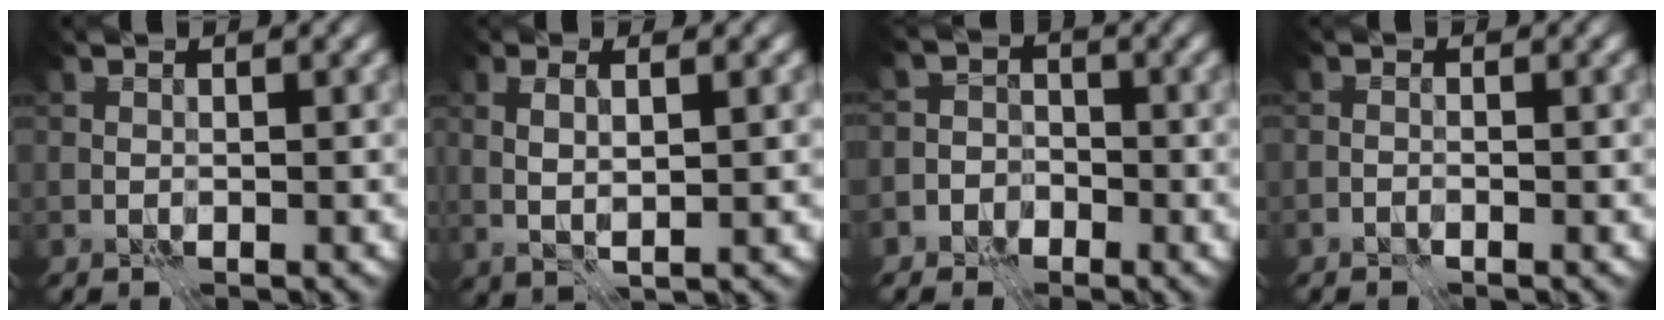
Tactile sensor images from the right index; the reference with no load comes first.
{"total": 2.4, "force": [0.8, 0.4, 2.3], "torque": [-0.049, 0.002, 0.018]}
{"total": 4.4, "force": [-2.6, 3.5, 0.4], "torque": [0.025, 0.000, -0.069]}
{"total": 0.6, "force": [-0.6, 0.0, 0.0], "torque": [0.007, 0.010, -0.012]}